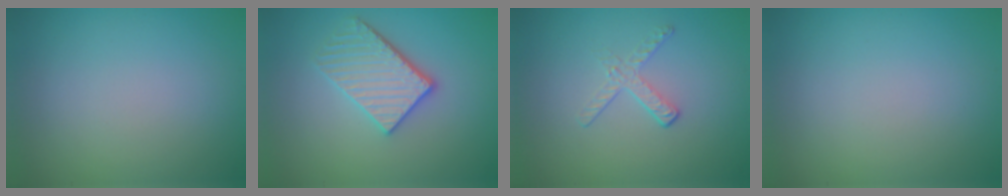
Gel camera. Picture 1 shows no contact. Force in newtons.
{"total": 3.7, "press": 3.3, "slide": 1.6}
{"total": 1.7, "press": 0.7, "slide": 1.5}
{"total": 0.0}